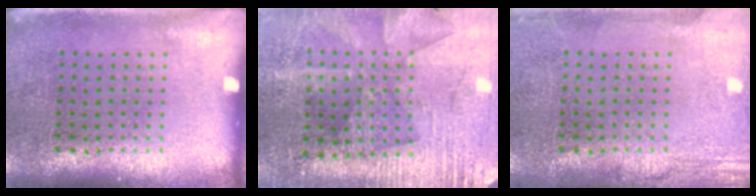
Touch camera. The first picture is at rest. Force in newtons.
{"total": 2.9, "press": 2.8, "slide": 0.5}
{"total": 2.4, "press": 2.4, "slide": 0.3}